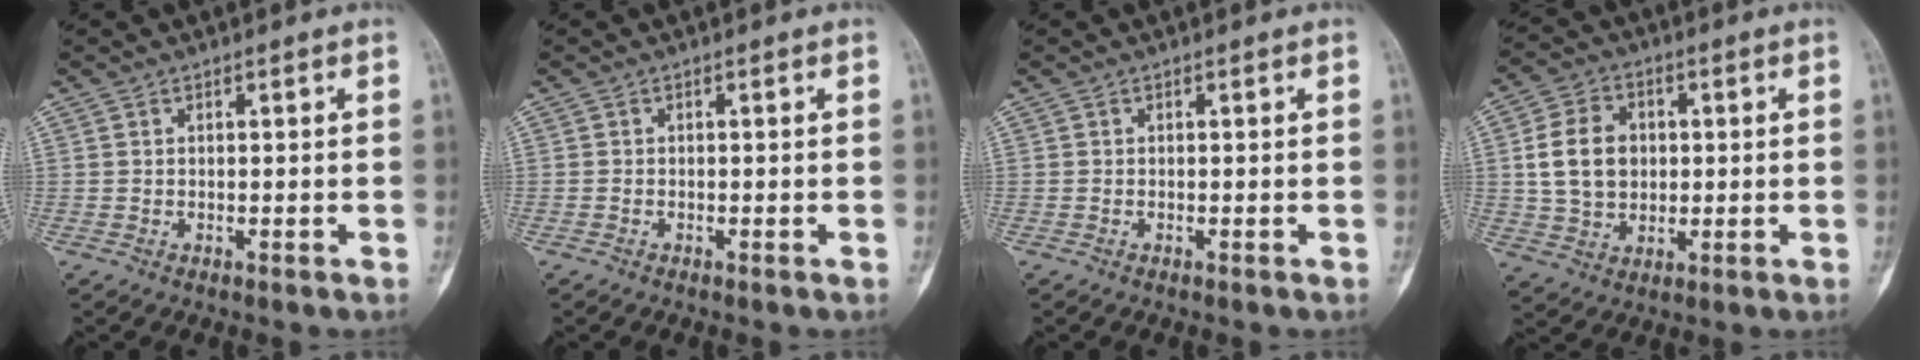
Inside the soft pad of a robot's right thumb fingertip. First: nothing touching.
{"total": 0.0}
{"total": 0.0}
{"total": 10.8, "force": [1.1, 8.4, 6.7], "torque": [-0.099, 0.007, 0.023]}